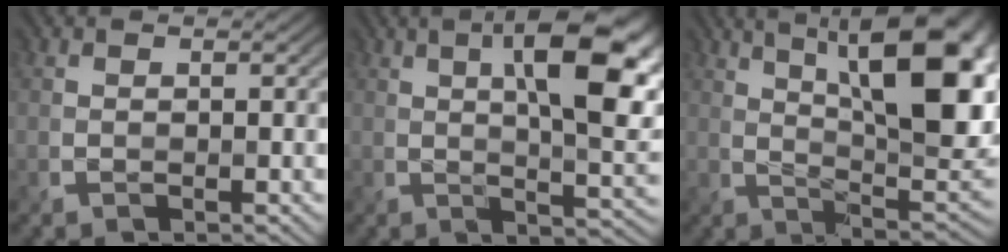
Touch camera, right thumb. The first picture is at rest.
{"total": 12.9, "force": [3.9, 3.8, 11.7], "torque": [-0.171, 0.002, 0.058]}
{"total": 16.8, "force": [6.7, 5.6, 14.4], "torque": [-0.194, 0.015, 0.101]}